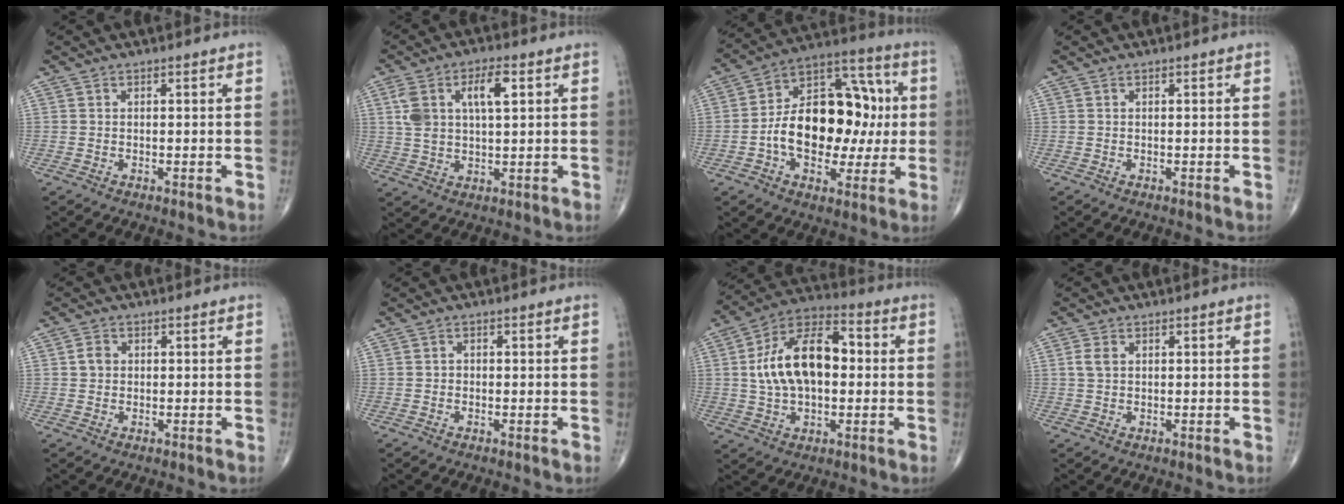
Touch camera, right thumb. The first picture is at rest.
{"total": 9.8, "force": [3.1, 4.5, 8.1], "torque": [-0.150, 0.007, 0.060]}
{"total": 21.5, "force": [-0.8, 13.5, 16.8], "torque": [-0.229, 0.041, -0.013]}
{"total": 0.0}
{"total": 2.2, "force": [0.3, 1.9, 1.1], "torque": [-0.012, 0.004, 0.004]}
{"total": 0.8, "force": [-0.1, 0.7, 0.4], "torque": [-0.002, 0.003, -0.006]}
{"total": 17.1, "force": [1.3, 9.8, 14.0], "torque": [-0.233, 0.031, 0.014]}
{"total": 2.3, "force": [0.6, 1.6, 1.6], "torque": [-0.034, 0.004, 0.012]}